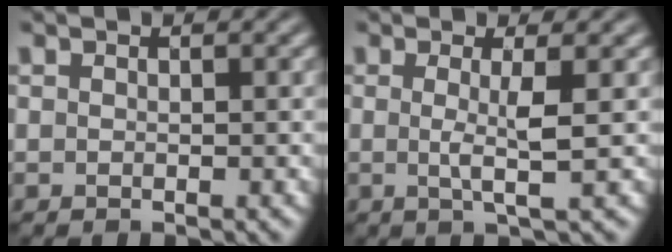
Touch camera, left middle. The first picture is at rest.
{"total": 2.8, "force": [0.1, 0.4, 2.8], "torque": [-0.051, -0.007, -0.003]}